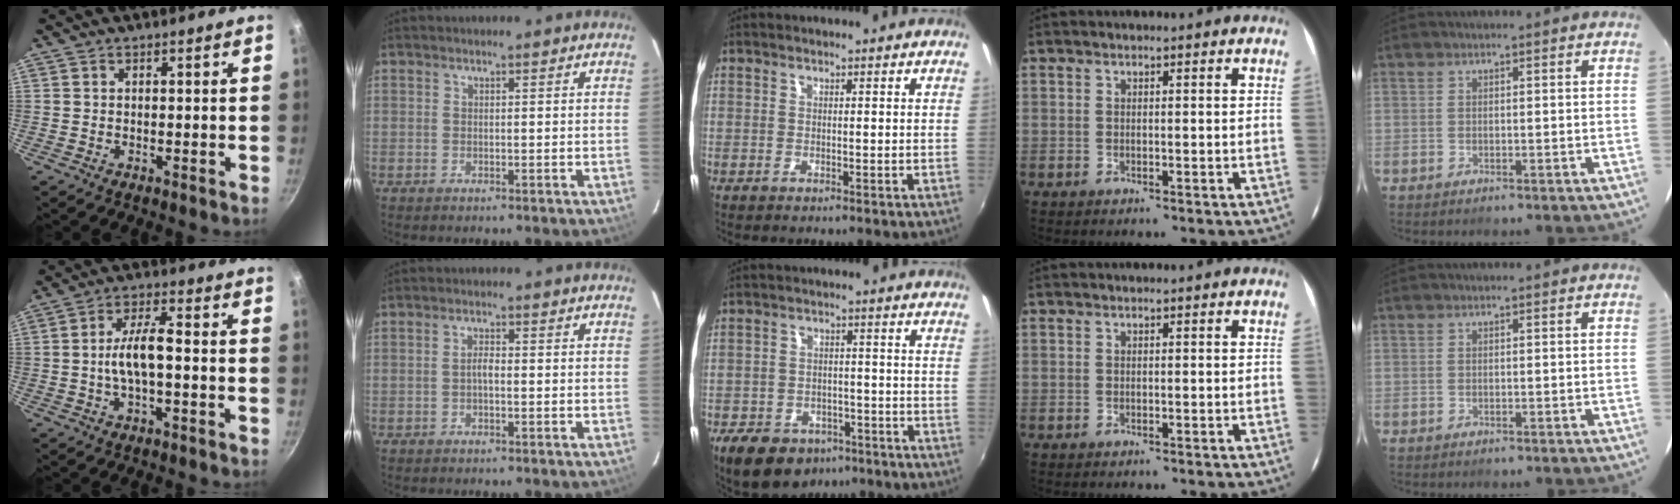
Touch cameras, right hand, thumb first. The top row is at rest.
{"thumb": {"total": 7.4, "force": [-1.0, 2.5, 6.9], "torque": [-0.127, 0.029, -0.023]}, "index": {"total": 1.5, "force": [-0.3, 0.5, 1.3], "torque": [-0.026, 0.006, -0.008]}, "middle": {"total": 12.1, "force": [-7.8, 7.7, 5.1], "torque": [-0.127, 0.005, -0.108]}}